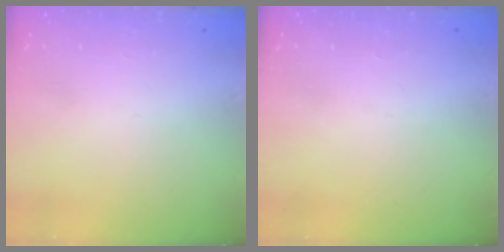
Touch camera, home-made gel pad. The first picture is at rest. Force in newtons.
{"total": 0.0}